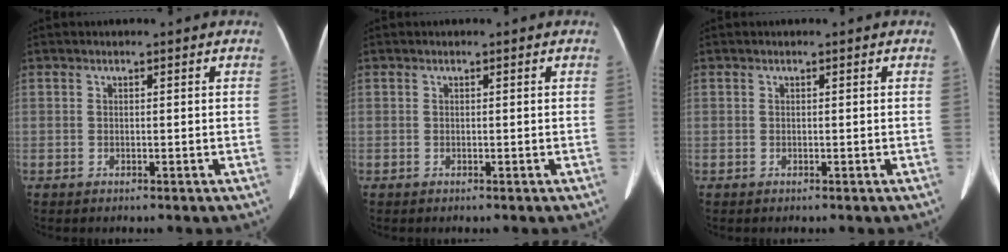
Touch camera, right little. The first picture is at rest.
{"total": 0.0}
{"total": 0.0}